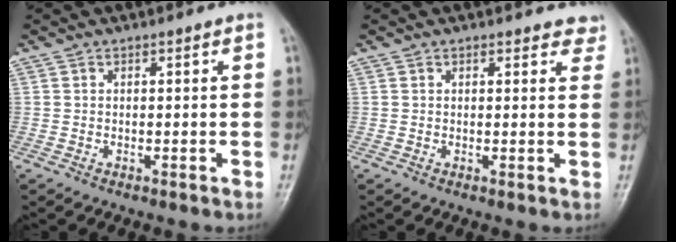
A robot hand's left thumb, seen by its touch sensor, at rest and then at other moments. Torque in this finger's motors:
{"motor_torque": [-0.02, 0.02, 0.05, 0.00, 0.02]}